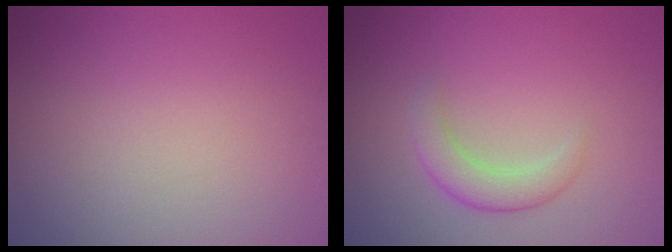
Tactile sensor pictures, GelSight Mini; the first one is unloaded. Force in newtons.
{"total": 2.6, "press": 2.5, "slide": 0.3}